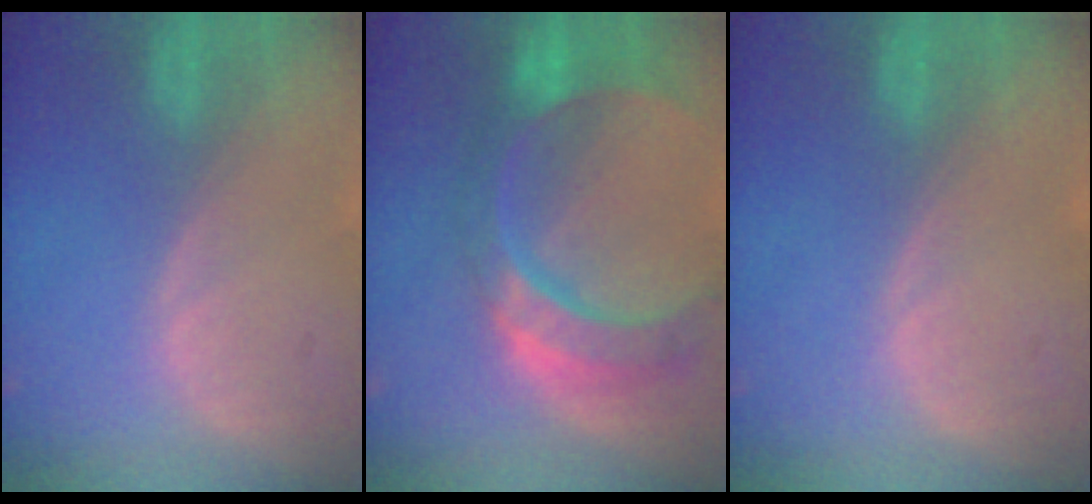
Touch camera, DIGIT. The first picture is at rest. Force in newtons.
{"total": 11.0, "press": 9.3, "slide": 6.0}
{"total": 0.0}